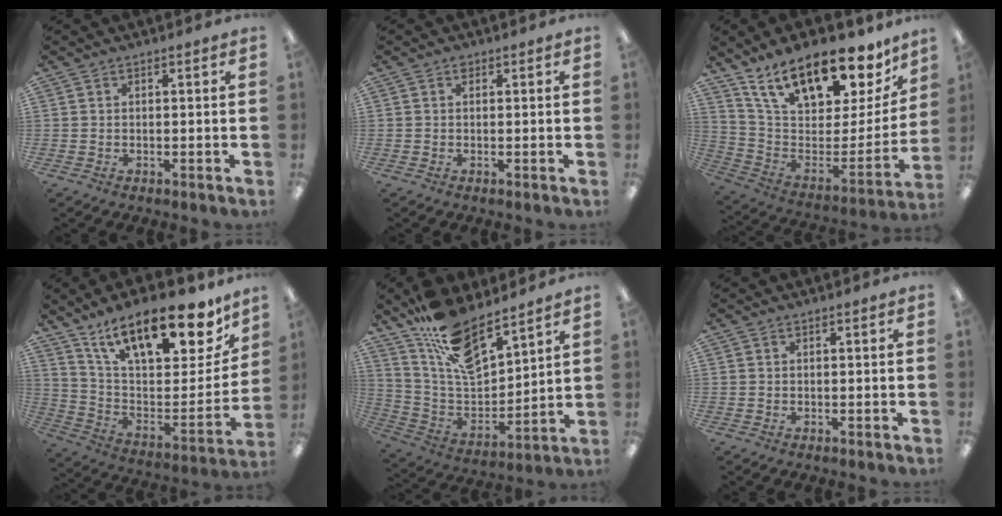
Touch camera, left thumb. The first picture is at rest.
{"total": 0.8, "force": [0.5, 0.5, 0.4], "torque": [-0.009, 0.003, 0.008]}
{"total": 22.0, "force": [15.6, 8.9, 12.6], "torque": [-0.206, -0.103, 0.272]}
{"total": 22.3, "force": [14.0, 9.7, 14.3], "torque": [-0.201, -0.091, 0.243]}
{"total": 15.0, "force": [11.8, 5.2, 7.6], "torque": [-0.154, -0.076, 0.213]}
{"total": 0.0}